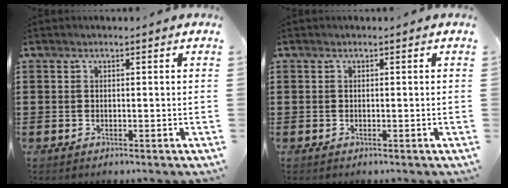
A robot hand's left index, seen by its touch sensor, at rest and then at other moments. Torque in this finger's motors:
{"motor_torque": [-0.02, 0.02, 0.00, 0.00]}